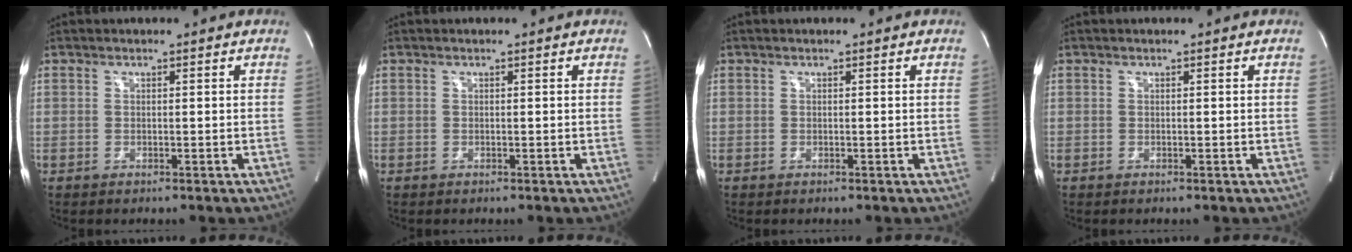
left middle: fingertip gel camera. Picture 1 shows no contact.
{"total": 0.0}
{"total": 0.0}
{"total": 0.0}